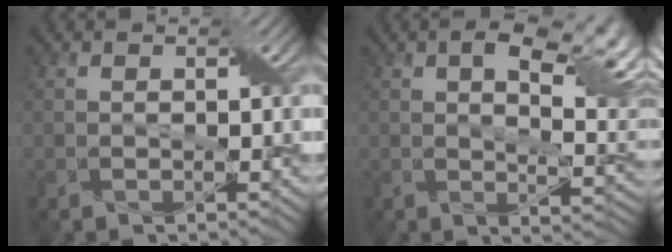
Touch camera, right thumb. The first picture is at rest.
{"total": 11.7, "force": [4.5, 5.8, 9.1], "torque": [-0.131, -0.005, 0.069]}